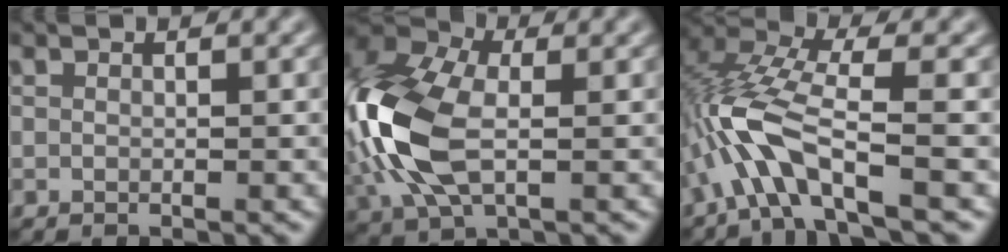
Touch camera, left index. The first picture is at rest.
{"total": 11.5, "force": [-1.4, 6.7, 9.3], "torque": [-0.236, 0.005, -0.041]}
{"total": 6.1, "force": [-2.9, 1.2, 5.2], "torque": [-0.115, 0.014, -0.063]}